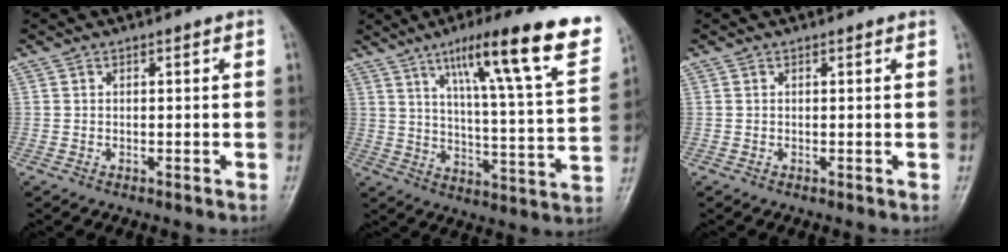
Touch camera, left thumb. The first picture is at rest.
{"total": 22.7, "force": [12.9, 2.9, 18.4], "torque": [-0.247, -0.038, 0.190]}
{"total": 0.9, "force": [0.9, 0.1, 0.2], "torque": [-0.007, 0.000, 0.007]}